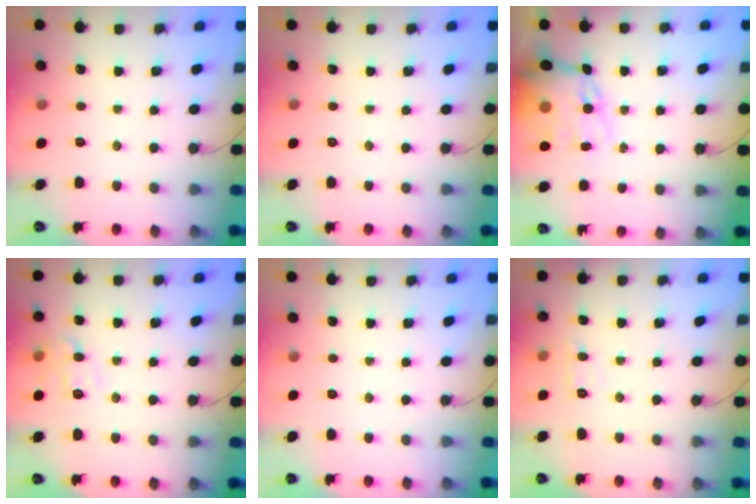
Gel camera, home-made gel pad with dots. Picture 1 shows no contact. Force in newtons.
{"total": 0.0}
{"total": 14.9, "press": 14.6, "slide": 3.1}
{"total": 9.2, "press": 9.1, "slide": 1.0}
{"total": 0.0}
{"total": 3.7, "press": 3.5, "slide": 1.2}